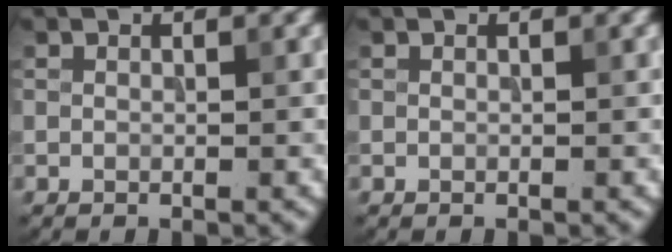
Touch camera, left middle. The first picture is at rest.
{"total": 0.0}